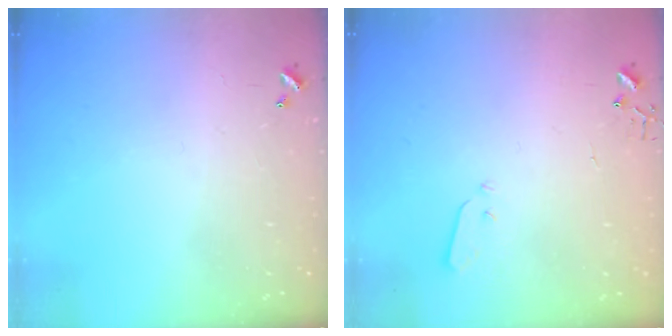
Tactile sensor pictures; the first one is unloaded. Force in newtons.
{"total": 3.6, "press": 3.6, "slide": 0.2}